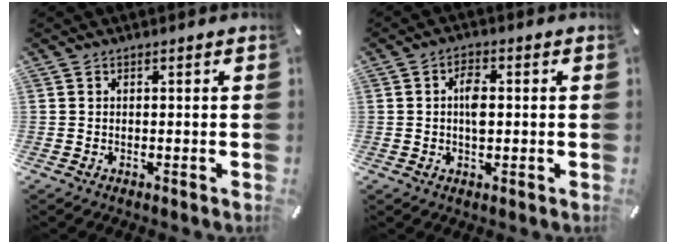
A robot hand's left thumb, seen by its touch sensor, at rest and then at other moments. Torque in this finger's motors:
{"motor_torque": [0.21, 0.77, 0.45, -0.02, 0.03]}